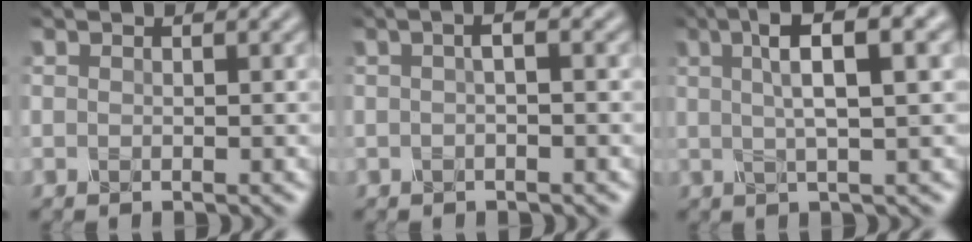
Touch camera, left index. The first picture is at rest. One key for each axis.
{"total": 2.2, "fx": 0.3, "fy": 0.8, "fz": 2.0, "tx": -0.019, "ty": 0.008, "tz": -0.006}
{"total": 7.2, "fx": 2.3, "fy": 1.6, "fz": 6.7, "tx": -0.101, "ty": 0.017, "tz": 0.042}